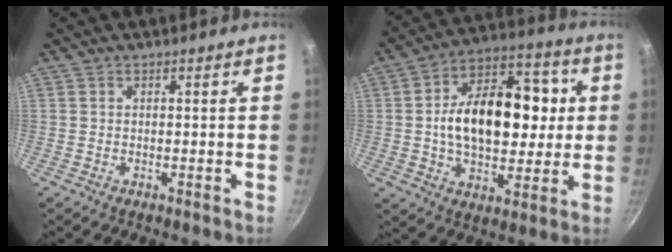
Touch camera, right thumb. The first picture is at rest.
{"total": 21.3, "force": [1.5, 12.9, 16.9], "torque": [-0.235, 0.023, 0.023]}